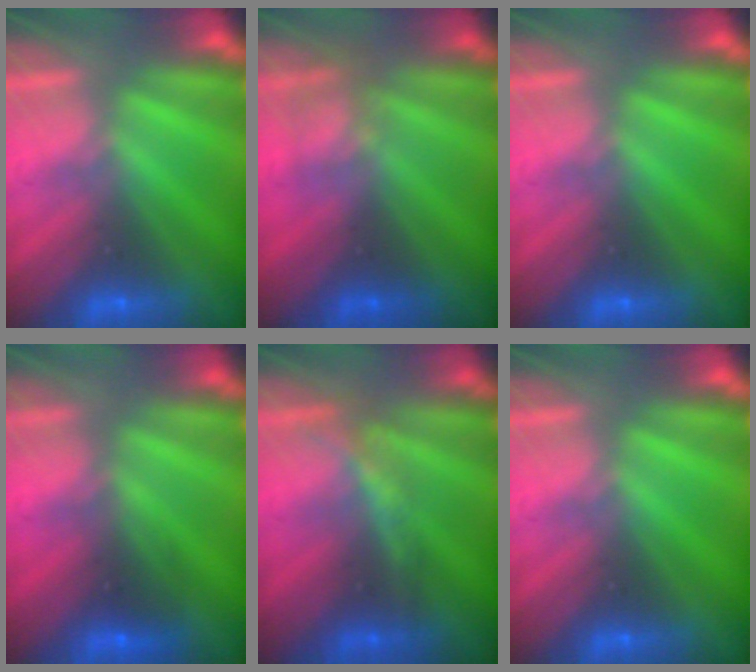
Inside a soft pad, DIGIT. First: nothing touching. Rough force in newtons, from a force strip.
{"total": 2.4}
{"total": 0.0}
{"total": 2.8}
{"total": 1.6}
{"total": 0.0}